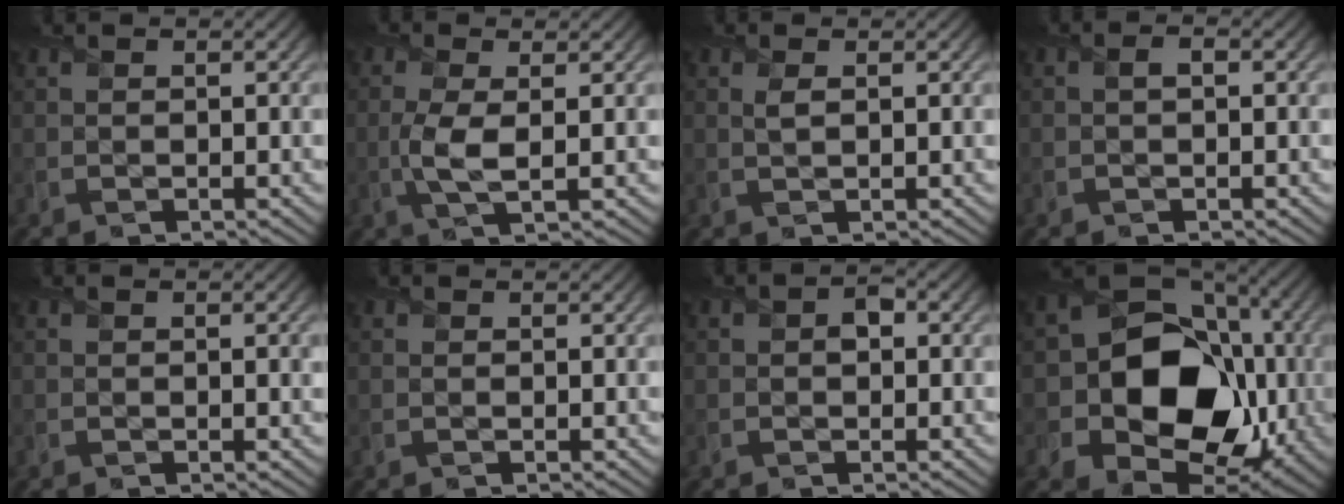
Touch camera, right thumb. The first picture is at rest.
{"total": 4.1, "force": [-0.2, 1.3, 3.9], "torque": [-0.099, 0.000, -0.008]}
{"total": 1.3, "force": [0.6, 0.4, 1.1], "torque": [-0.030, 0.001, 0.012]}
{"total": 0.8, "force": [0.0, 0.4, 0.7], "torque": [-0.012, 0.005, -0.004]}
{"total": 0.9, "force": [0.0, 0.5, 0.8], "torque": [-0.007, -0.002, -0.001]}
{"total": 0.0}
{"total": 1.6, "force": [0.0, 1.2, 1.0], "torque": [-0.015, 0.001, -0.008]}
{"total": 16.2, "force": [-1.2, 12.6, 10.1], "torque": [-0.169, -0.022, -0.025]}